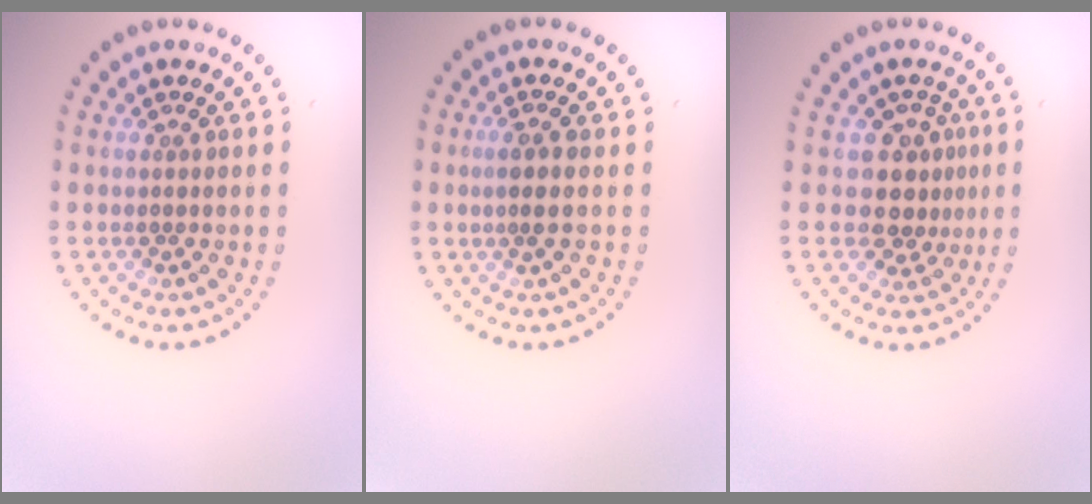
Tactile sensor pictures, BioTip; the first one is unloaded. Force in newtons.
{"total": 1.5, "press": 1.3, "slide": 0.7}
{"total": 2.8, "press": 2.1, "slide": 1.9}